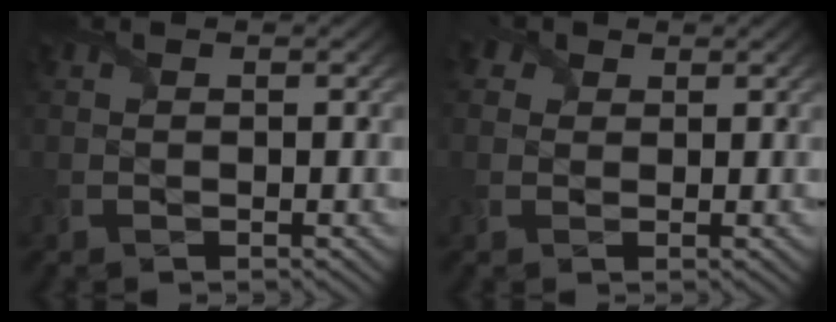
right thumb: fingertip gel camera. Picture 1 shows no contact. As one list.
[{"total": 3.3, "force": [1.7, 2.5, 1.1], "torque": [-0.035, 0.001, 0.031]}]